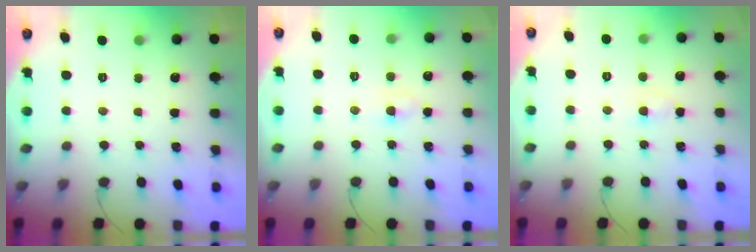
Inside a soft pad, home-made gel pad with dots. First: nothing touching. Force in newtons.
{"total": 2.8, "press": 2.7, "slide": 1.0}
{"total": 2.2, "press": 2.0, "slide": 1.0}